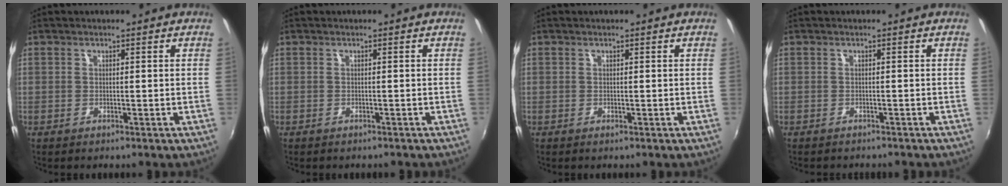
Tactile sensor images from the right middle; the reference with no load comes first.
{"total": 0.9, "force": [-0.8, 0.4, 0.2], "torque": [-0.007, -0.003, -0.010]}
{"total": 0.0}
{"total": 2.1, "force": [-1.9, 0.6, 0.6], "torque": [-0.016, -0.012, -0.026]}